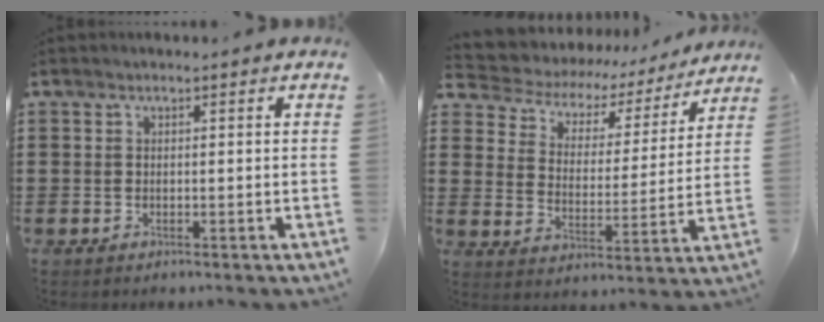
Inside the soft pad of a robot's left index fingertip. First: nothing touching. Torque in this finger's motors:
{"motor_torque": [2.14, 0.00, 0.39, 0.02]}